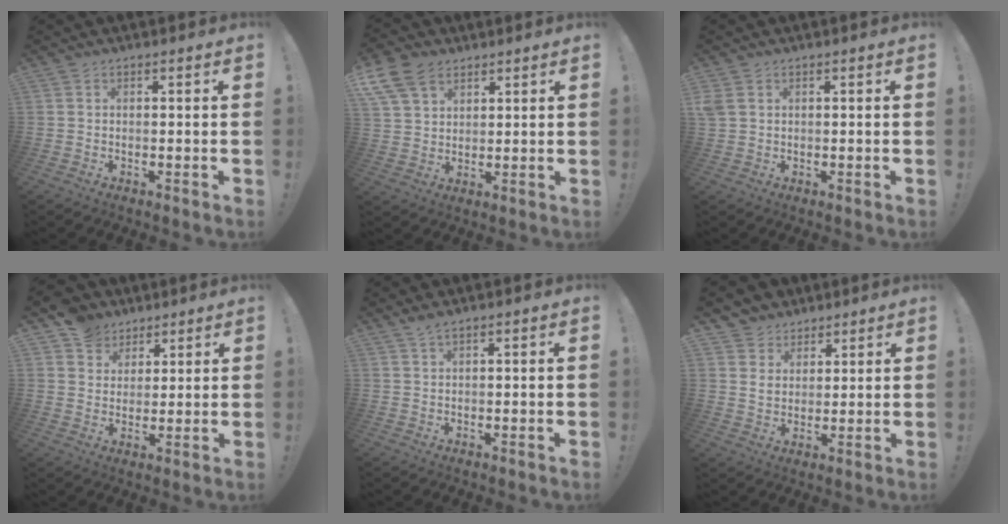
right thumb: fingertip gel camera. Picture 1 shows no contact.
{"total": 10.7, "force": [6.4, 7.0, 5.0], "torque": [-0.096, -0.028, 0.128]}
{"total": 2.4, "force": [0.7, 1.3, 1.9], "torque": [-0.035, 0.004, 0.015]}
{"total": 8.3, "force": [5.5, 6.1, 1.1], "torque": [-0.024, -0.036, 0.110]}
{"total": 1.7, "force": [1.3, 0.3, 1.0], "torque": [-0.025, -0.001, 0.025]}
{"total": 6.3, "force": [3.8, 5.0, 0.5], "torque": [-0.012, -0.031, 0.075]}